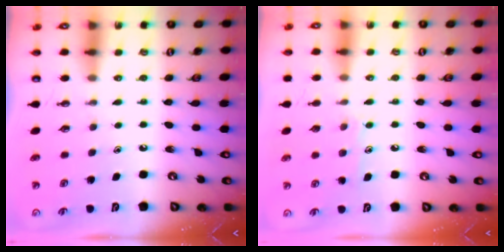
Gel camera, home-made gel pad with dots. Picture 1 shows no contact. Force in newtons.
{"total": 8.5, "press": 8.5, "slide": 0.7}